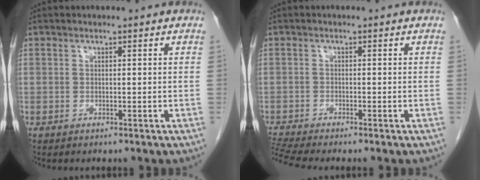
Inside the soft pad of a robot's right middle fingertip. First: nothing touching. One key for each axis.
{"total": 3.7, "fx": -3.4, "fy": -1.1, "fz": 1.1, "tx": -0.035, "ty": -0.016, "tz": -0.068}